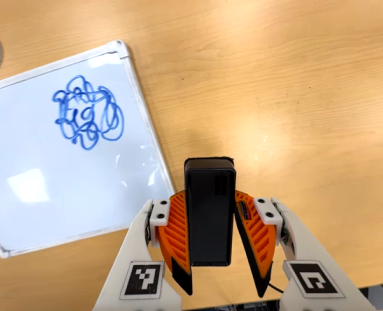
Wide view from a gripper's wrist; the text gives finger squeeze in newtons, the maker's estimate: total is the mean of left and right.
{"total": 4.9, "left": 4.6, "right": 5.3}